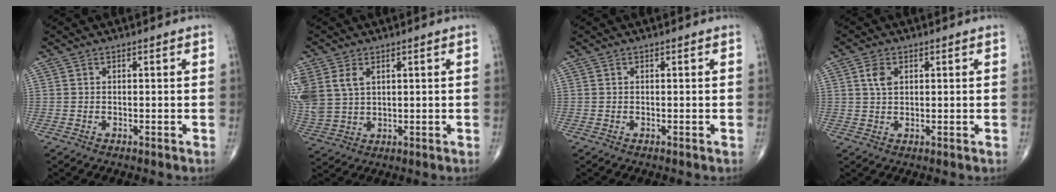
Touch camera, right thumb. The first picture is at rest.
{"total": 12.1, "force": [4.0, 8.7, 7.5], "torque": [-0.193, 0.002, 0.095]}
{"total": 0.0}
{"total": 3.3, "force": [1.1, 2.1, 2.2], "torque": [-0.037, -0.001, 0.023]}